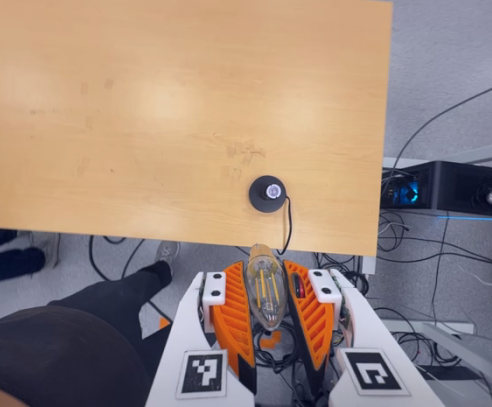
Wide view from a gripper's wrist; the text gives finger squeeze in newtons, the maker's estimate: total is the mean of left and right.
{"total": 8.4, "left": 8.0, "right": 8.9}